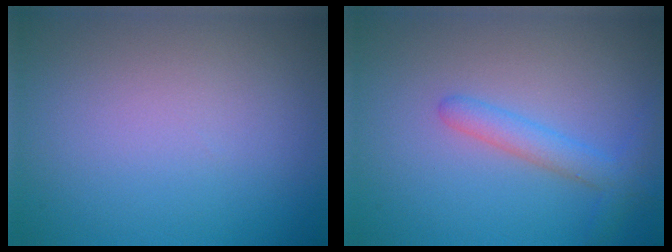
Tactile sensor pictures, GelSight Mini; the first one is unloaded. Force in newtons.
{"total": 2.4, "press": 2.4, "slide": 0.1}